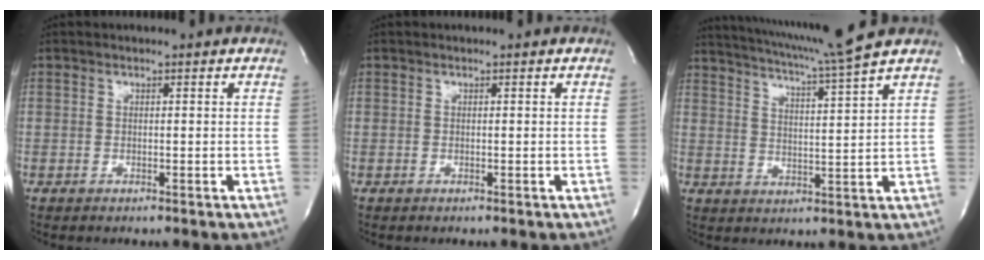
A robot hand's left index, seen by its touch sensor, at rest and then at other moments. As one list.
[{"total": 0.0}, {"total": 11.7, "force": [10.2, -2.4, 5.1], "torque": [-0.094, -0.022, 0.157]}]